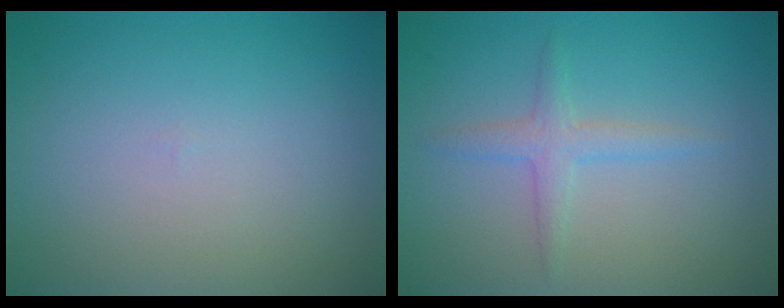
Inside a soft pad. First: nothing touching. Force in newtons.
{"total": 1.9, "press": 1.9, "slide": 0.1}